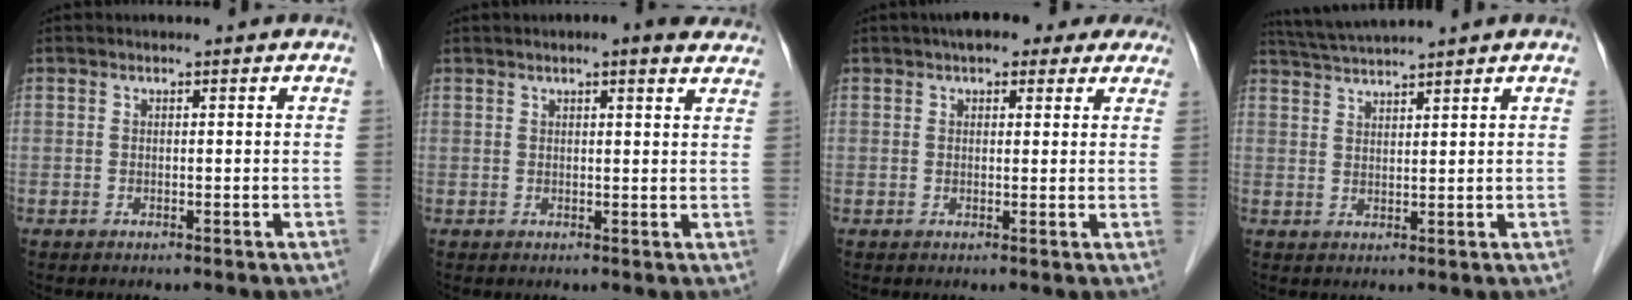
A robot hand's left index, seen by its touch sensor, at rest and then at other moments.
{"total": 5.8, "force": [4.5, 1.2, 3.4], "torque": [-0.040, 0.017, 0.048]}
{"total": 8.3, "force": [6.2, 3.6, 4.2], "torque": [-0.039, 0.028, 0.071]}
{"total": 5.3, "force": [4.8, -1.5, 1.8], "torque": [-0.038, 0.017, 0.091]}